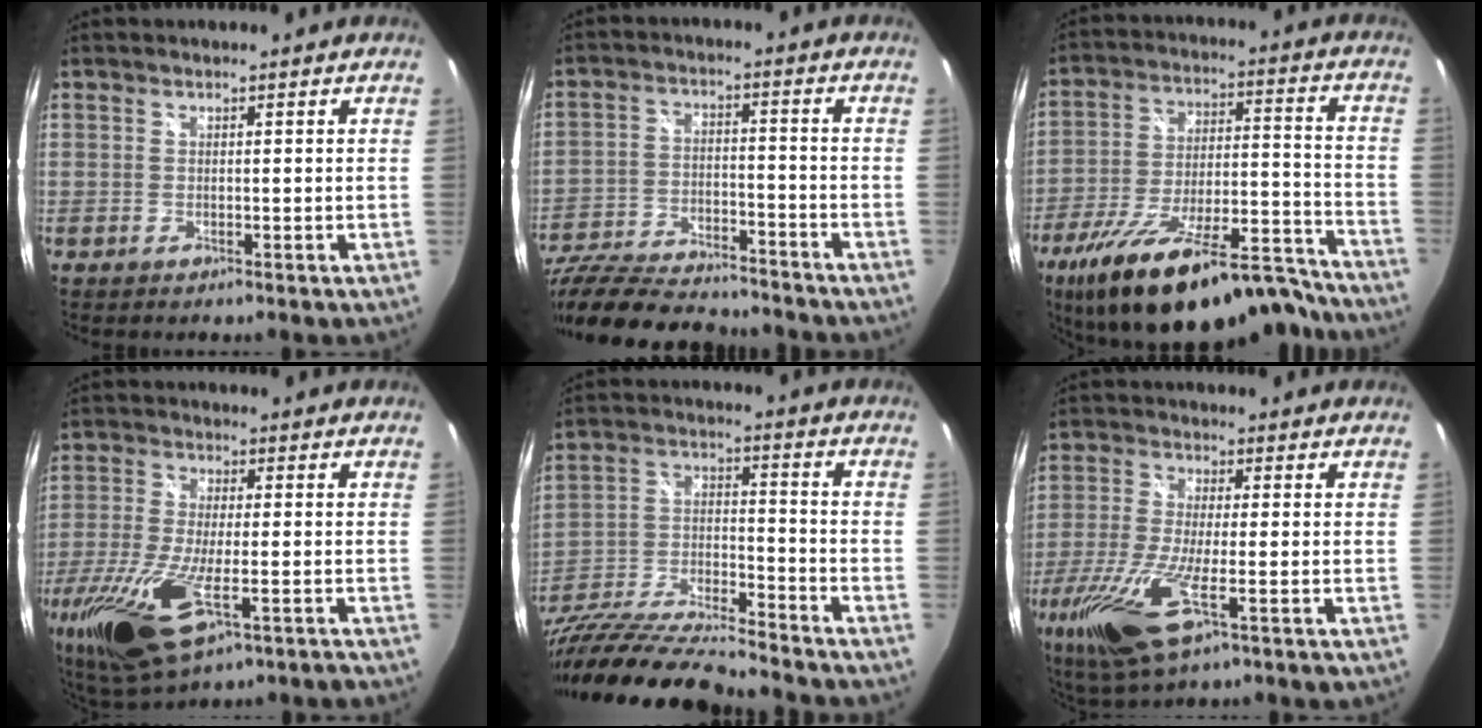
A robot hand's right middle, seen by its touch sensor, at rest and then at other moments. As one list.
[{"total": 23.0, "force": [-19.4, 6.0, 10.7], "torque": [-0.222, -0.040, -0.312]}, {"total": 27.9, "force": [-22.4, 8.0, 14.7], "torque": [-0.254, -0.024, -0.325]}, {"total": 18.5, "force": [-8.2, 6.8, 15.1], "torque": [-0.332, -0.064, -0.143]}, {"total": 20.1, "force": [-17.2, 2.1, 10.3], "torque": [-0.200, -0.031, -0.302]}, {"total": 15.1, "force": [-6.8, 4.1, 12.9], "torque": [-0.281, -0.047, -0.129]}]